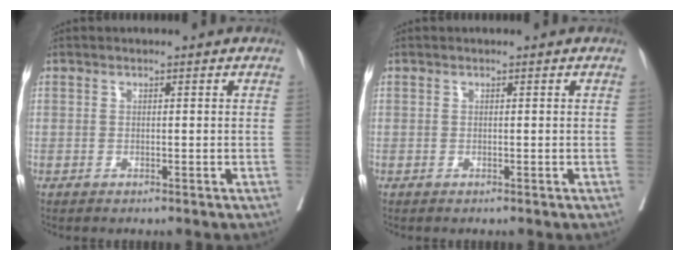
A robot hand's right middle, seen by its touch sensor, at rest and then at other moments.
{"total": 0.0}